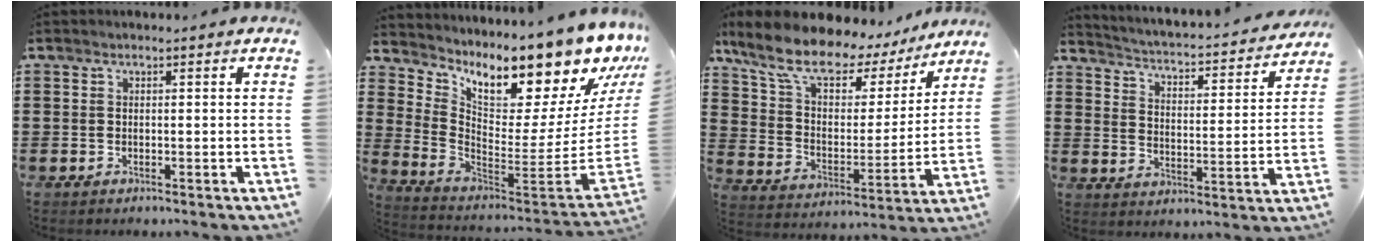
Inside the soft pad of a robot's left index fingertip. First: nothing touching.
{"total": 12.6, "force": [10.1, 2.6, 7.0], "torque": [-0.127, -0.099, 0.160]}
{"total": 11.2, "force": [9.1, 4.1, 5.2], "torque": [-0.136, -0.054, 0.157]}
{"total": 2.5, "force": [2.4, -0.1, 0.7], "torque": [-0.031, -0.031, 0.029]}